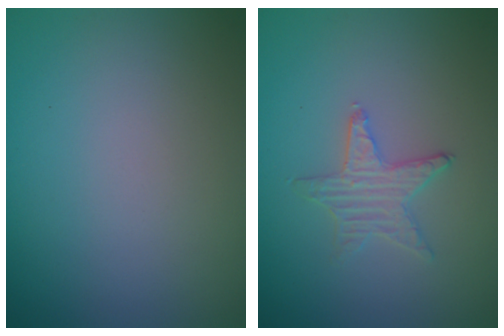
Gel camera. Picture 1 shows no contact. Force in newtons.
{"total": 1.2, "press": 1.2, "slide": 0.1}